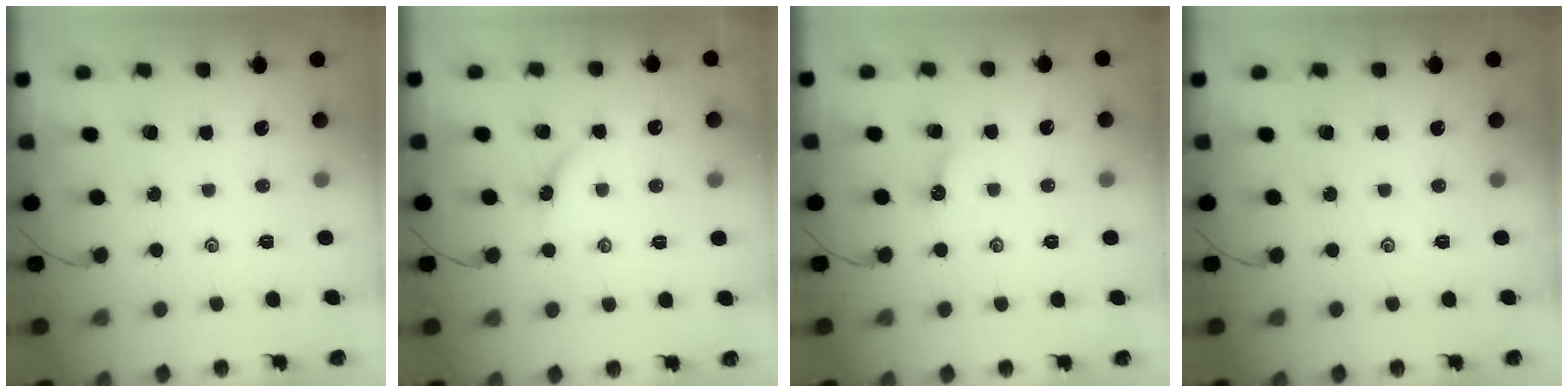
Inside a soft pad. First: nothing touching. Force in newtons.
{"total": 5.5, "press": 5.5, "slide": 0.6}
{"total": 2.4, "press": 2.4, "slide": 0.3}
{"total": 0.0}